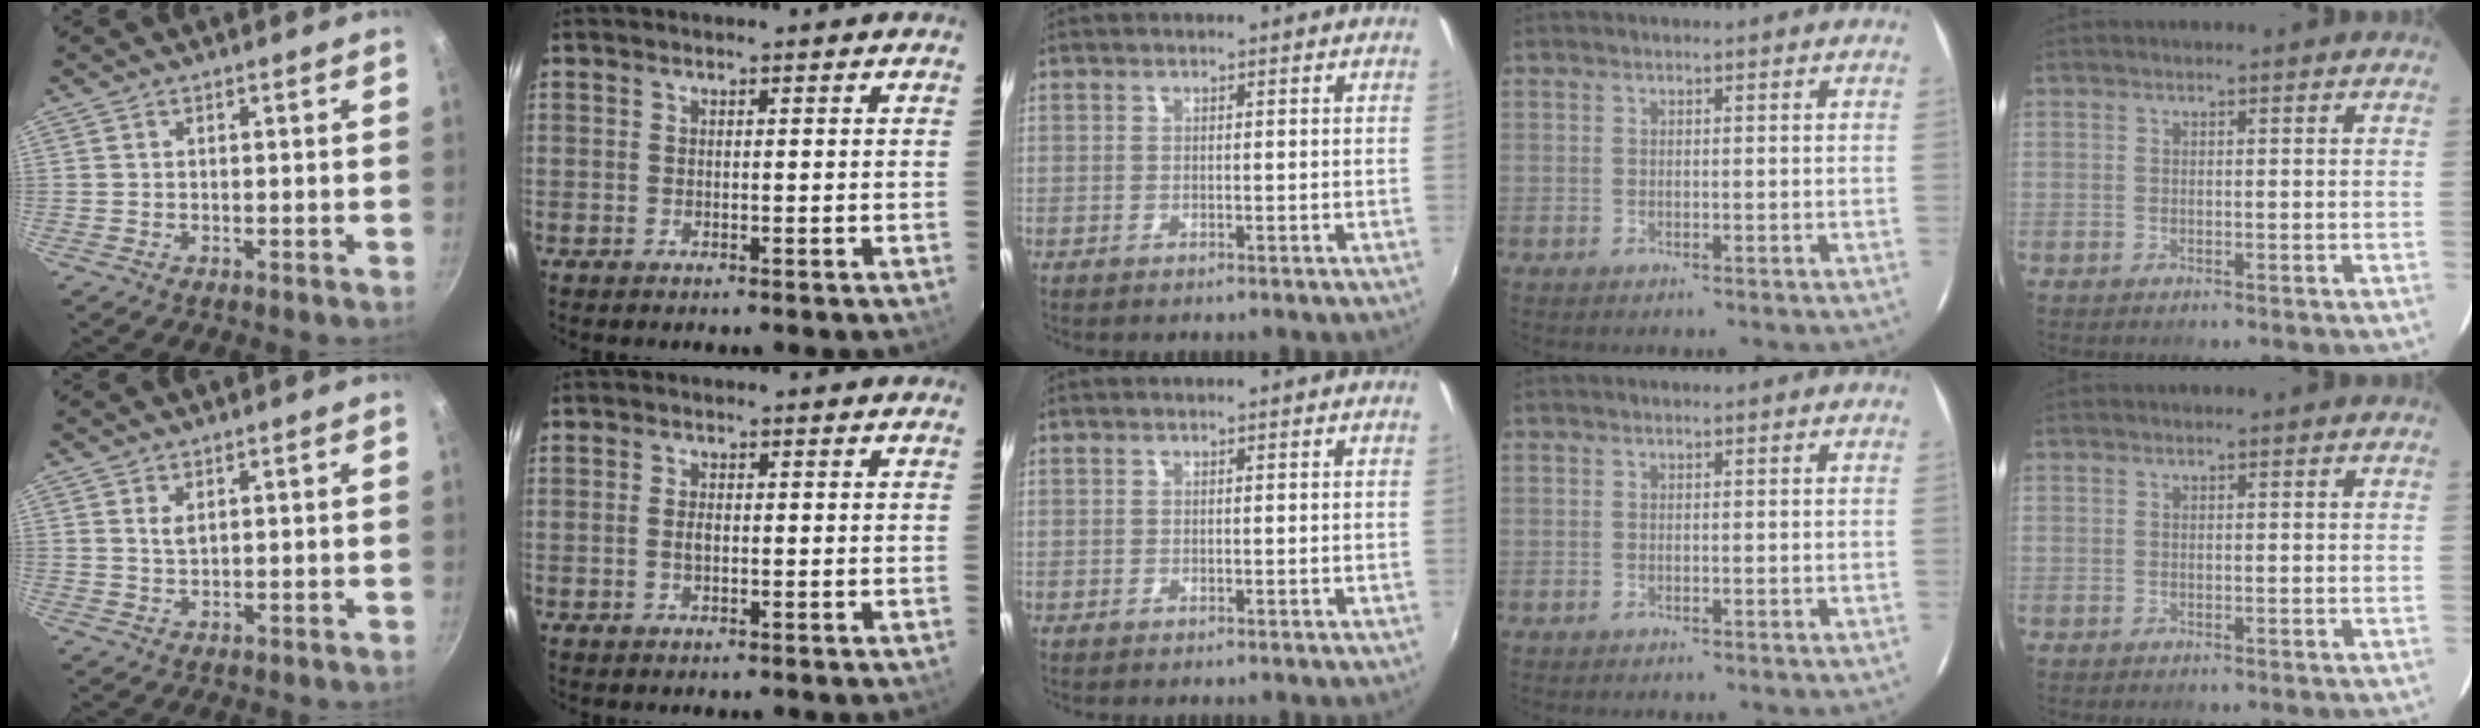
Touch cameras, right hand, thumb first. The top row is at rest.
{"thumb": {"total": 2.1, "force": [0.9, 1.1, 1.6], "torque": [-0.027, -0.005, 0.019]}, "index": {"total": 1.7, "force": [-0.2, 0.9, 1.4], "torque": [-0.028, 0.002, -0.005]}}